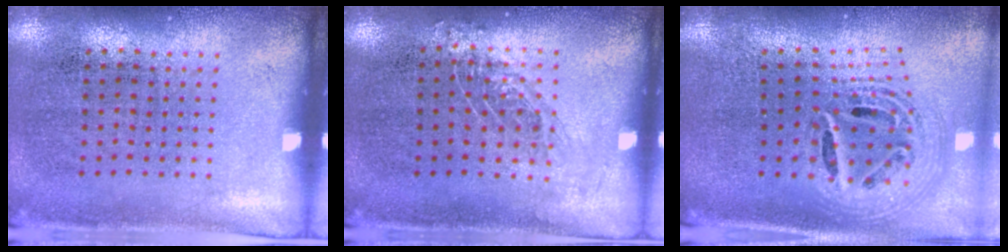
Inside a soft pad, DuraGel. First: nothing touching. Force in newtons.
{"total": 0.9, "press": 0.9, "slide": 0.3}
{"total": 2.6, "press": 1.8, "slide": 1.8}